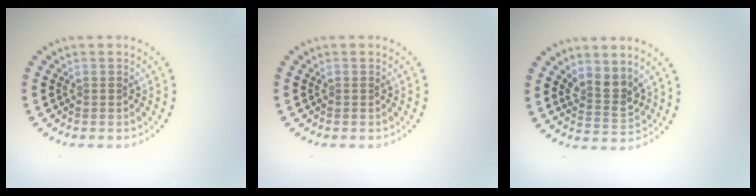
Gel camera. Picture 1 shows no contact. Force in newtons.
{"total": 0.0}
{"total": 2.8, "press": 2.4, "slide": 1.4}